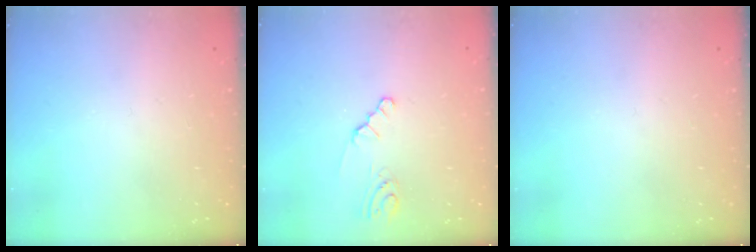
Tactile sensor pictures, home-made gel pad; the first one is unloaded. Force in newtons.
{"total": 1.4, "press": 1.4, "slide": 0.2}
{"total": 0.0}